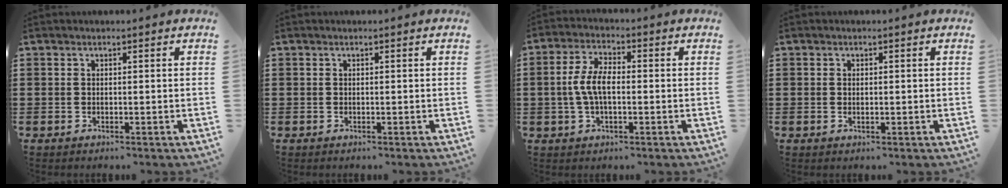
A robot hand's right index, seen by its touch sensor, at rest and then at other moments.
{"total": 0.0}
{"total": 5.6, "force": [-0.4, 2.1, 5.2], "torque": [-0.117, -0.003, -0.013]}
{"total": 0.5, "force": [0.0, 0.1, 0.5], "torque": [-0.012, -0.002, 0.000]}